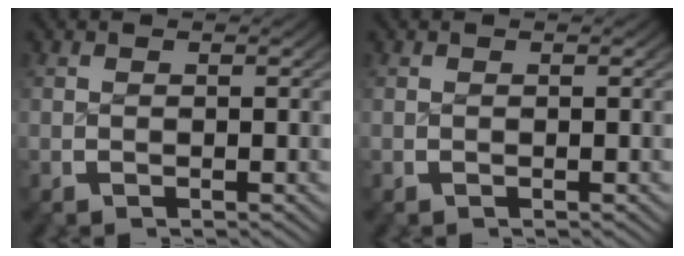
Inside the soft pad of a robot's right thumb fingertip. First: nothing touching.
{"total": 0.0}